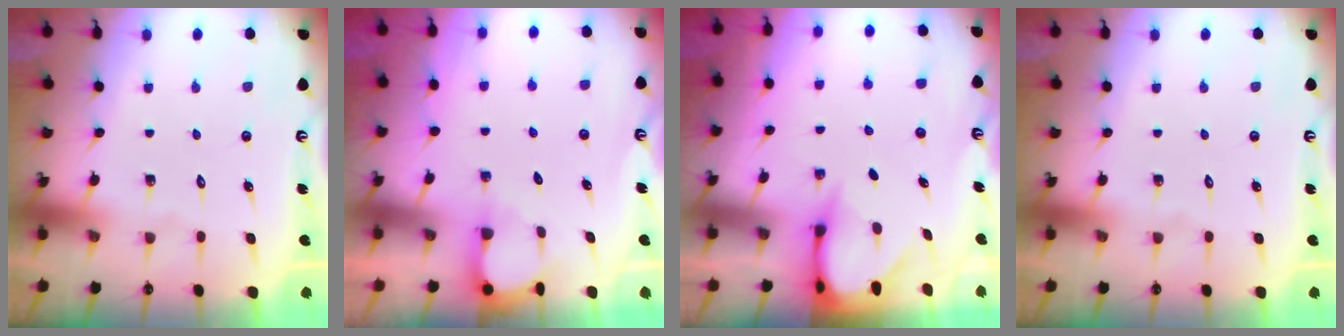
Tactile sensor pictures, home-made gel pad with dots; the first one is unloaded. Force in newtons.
{"total": 3.1, "press": 3.1, "slide": 0.4}
{"total": 3.3, "press": 3.3, "slide": 0.2}
{"total": 0.0}